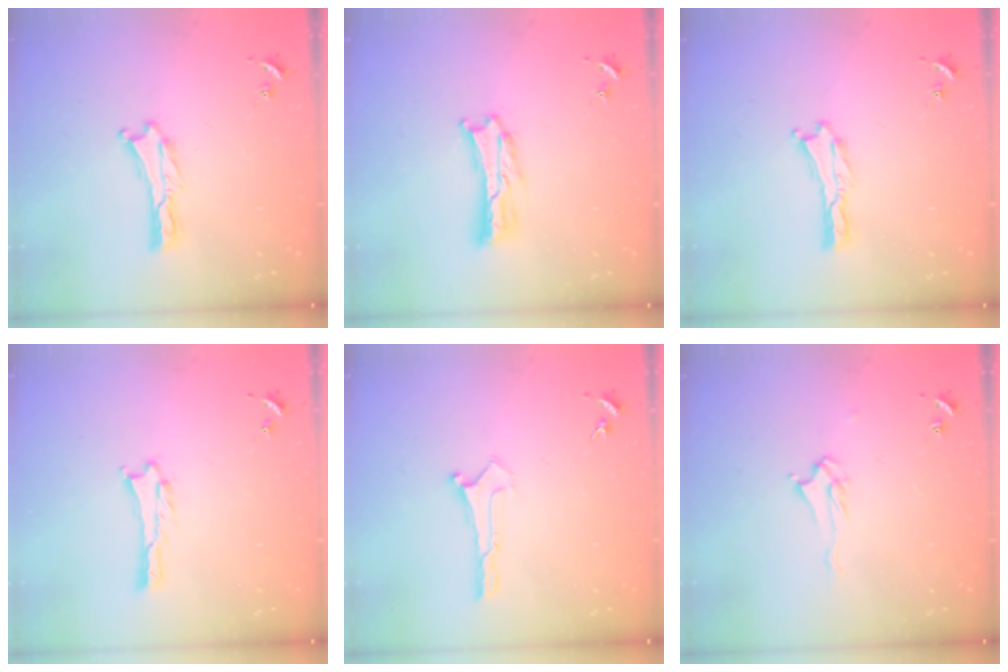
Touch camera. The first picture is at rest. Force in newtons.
{"total": 1.7, "press": 1.7, "slide": 0.3}
{"total": 0.0}
{"total": 1.0, "press": 1.0, "slide": 0.1}
{"total": 0.0}
{"total": 2.5, "press": 2.4, "slide": 0.4}